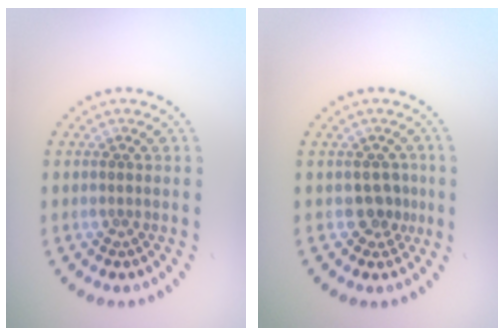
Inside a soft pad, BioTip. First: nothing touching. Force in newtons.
{"total": 2.0, "press": 1.6, "slide": 1.2}